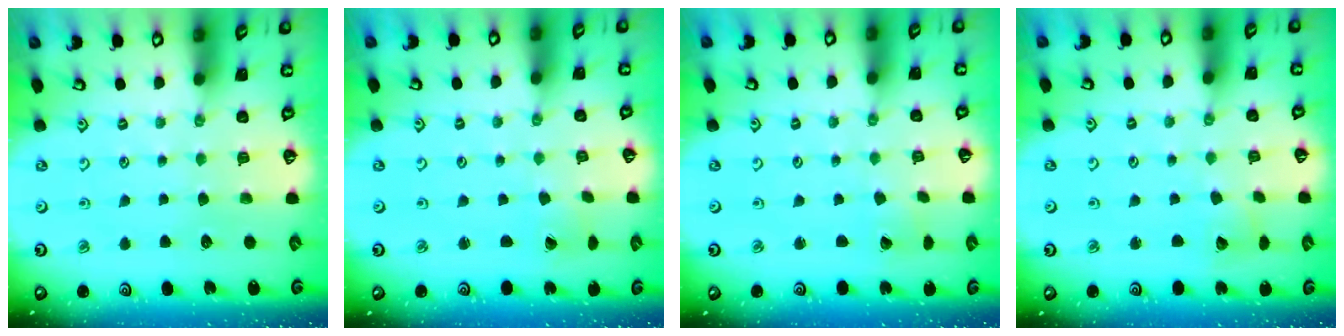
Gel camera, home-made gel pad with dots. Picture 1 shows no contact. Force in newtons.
{"total": 1.3, "press": 1.2, "slide": 0.4}
{"total": 1.1, "press": 1.1, "slide": 0.1}
{"total": 3.4, "press": 3.3, "slide": 0.5}